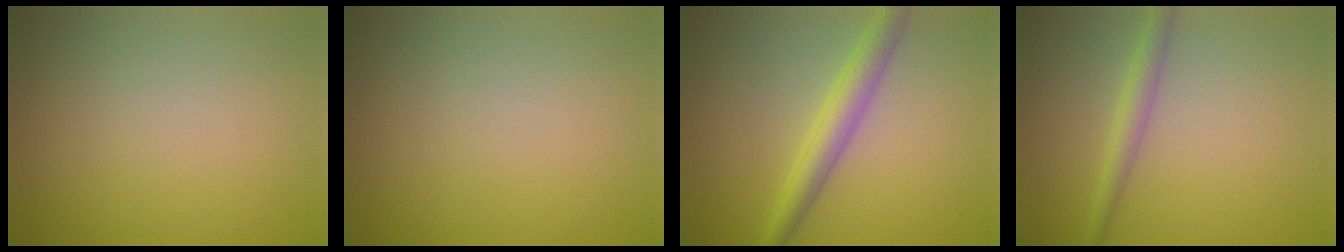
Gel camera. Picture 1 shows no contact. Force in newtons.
{"total": 0.0}
{"total": 3.6, "press": 3.6, "slide": 0.1}
{"total": 2.0, "press": 2.0, "slide": 0.0}